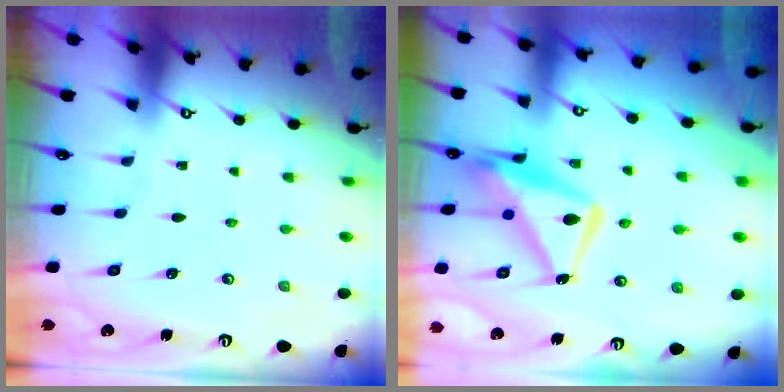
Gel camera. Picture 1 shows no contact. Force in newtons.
{"total": 17.0, "press": 16.9, "slide": 1.5}